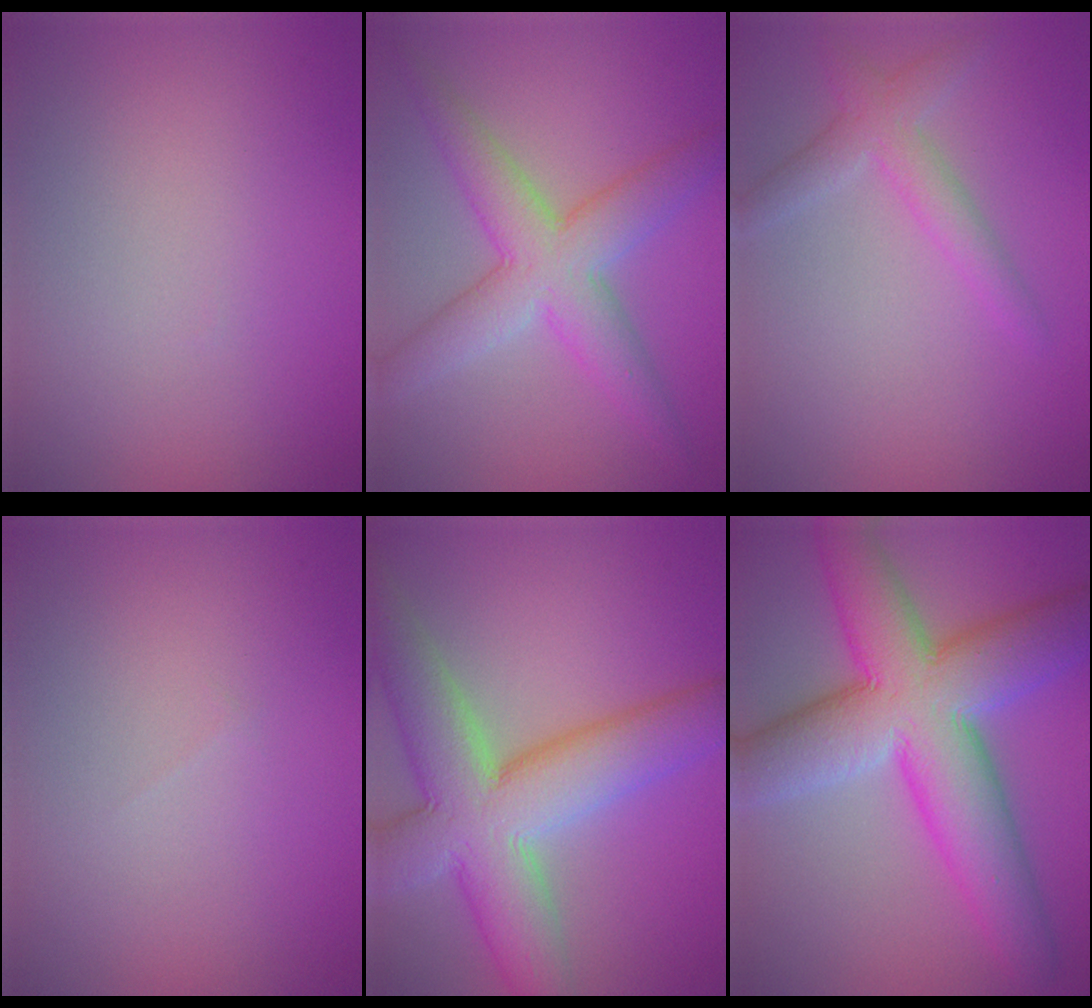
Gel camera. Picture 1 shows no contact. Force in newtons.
{"total": 6.1, "press": 6.0, "slide": 0.2}
{"total": 2.7, "press": 2.7, "slide": 0.1}
{"total": 0.0}
{"total": 10.8, "press": 10.7, "slide": 1.0}
{"total": 12.1, "press": 12.1, "slide": 0.8}